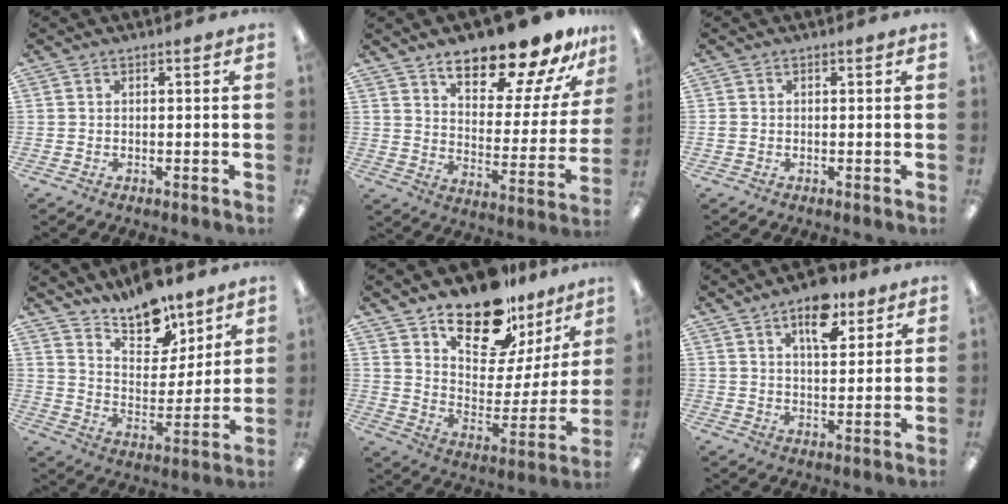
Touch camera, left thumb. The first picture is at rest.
{"total": 19.4, "force": [15.9, 5.3, 9.8], "torque": [-0.141, -0.114, 0.262]}
{"total": 0.9, "force": [0.0, 0.8, 0.3], "torque": [-0.005, 0.005, -0.001]}
{"total": 13.1, "force": [11.0, 5.5, 4.5], "torque": [-0.071, -0.079, 0.203]}
{"total": 18.2, "force": [14.1, 8.1, 8.2], "torque": [-0.135, -0.103, 0.247]}
{"total": 11.0, "force": [6.5, 5.4, 7.1], "torque": [-0.090, -0.032, 0.107]}